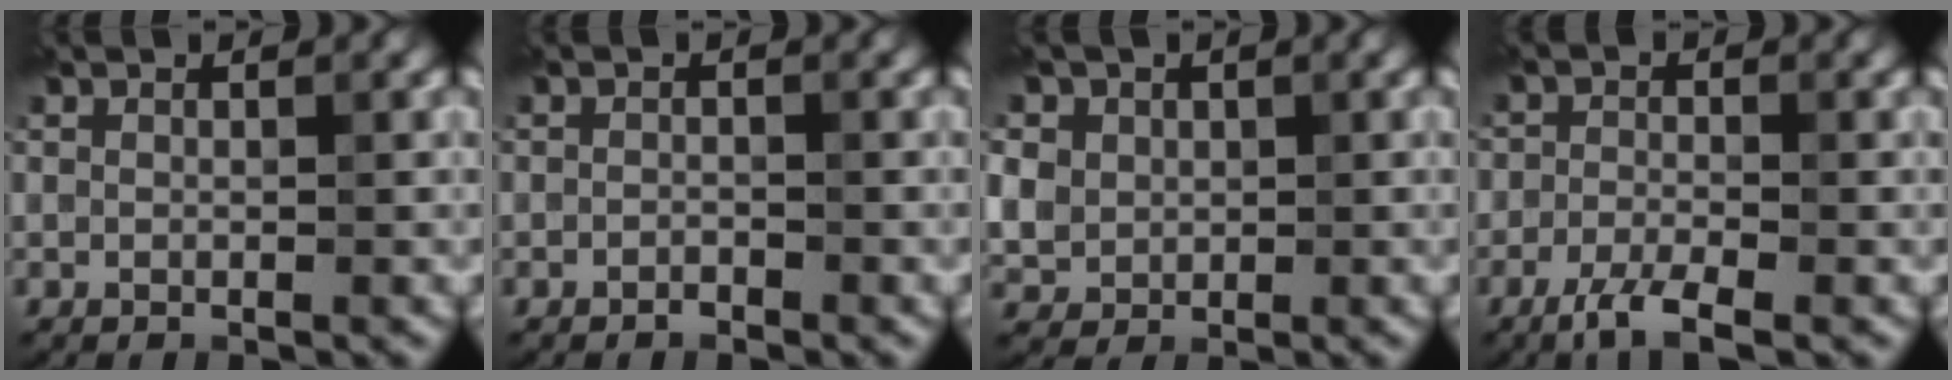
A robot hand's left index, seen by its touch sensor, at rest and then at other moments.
{"total": 0.7, "force": [-0.6, 0.3, 0.3], "torque": [-0.005, 0.000, -0.012]}
{"total": 5.7, "force": [2.0, 4.8, 2.3], "torque": [-0.069, 0.018, 0.027]}
{"total": 3.3, "force": [-2.0, 1.2, 2.2], "torque": [-0.043, -0.001, -0.046]}